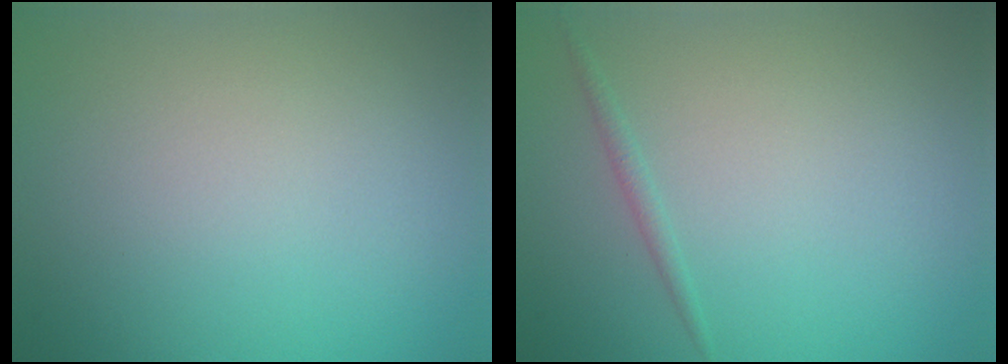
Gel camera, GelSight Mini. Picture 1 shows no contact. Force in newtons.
{"total": 0.8, "press": 0.8, "slide": 0.0}